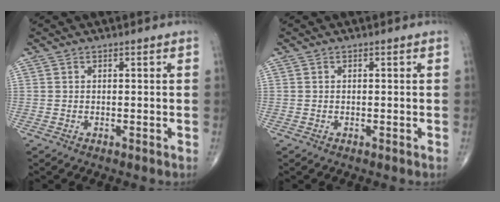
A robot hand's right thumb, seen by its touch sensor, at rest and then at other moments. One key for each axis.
{"total": 0.0}